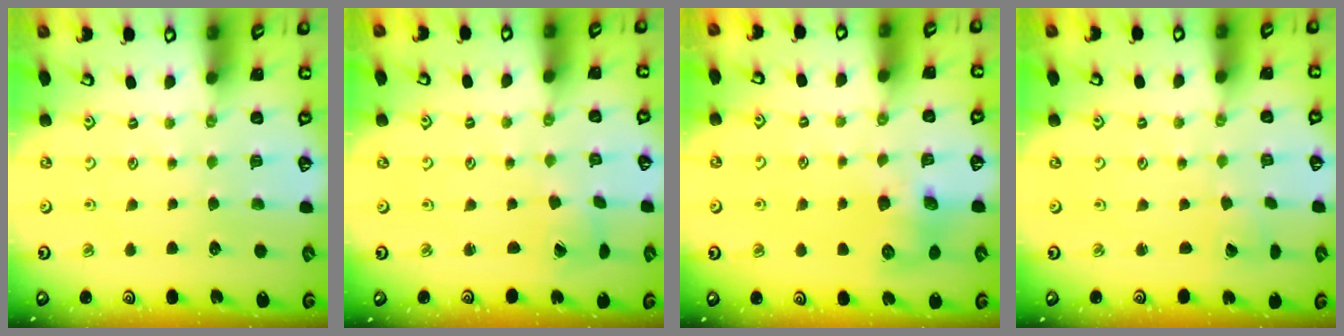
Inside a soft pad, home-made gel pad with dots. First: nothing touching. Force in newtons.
{"total": 1.7, "press": 1.7, "slide": 0.2}
{"total": 9.1, "press": 9.0, "slide": 0.5}
{"total": 2.1, "press": 2.1, "slide": 0.1}